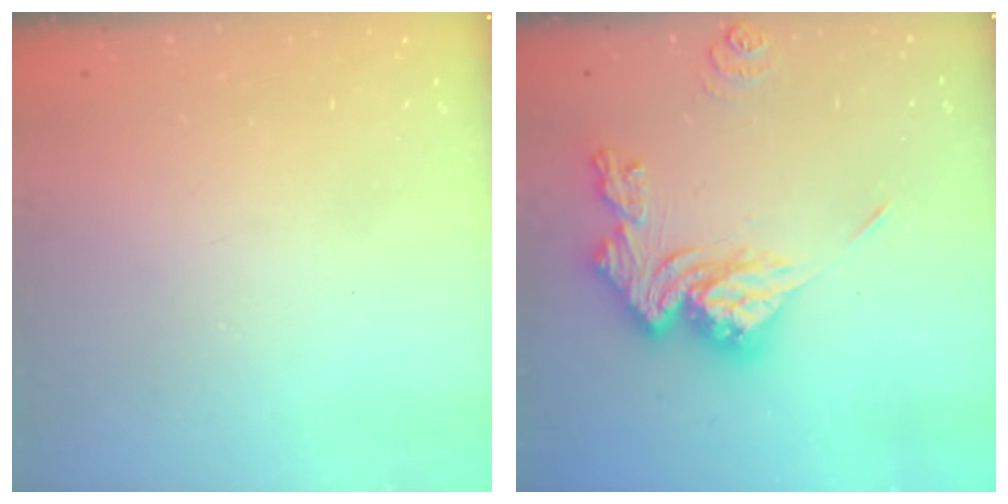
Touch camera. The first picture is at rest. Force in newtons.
{"total": 15.3, "press": 15.2, "slide": 1.4}